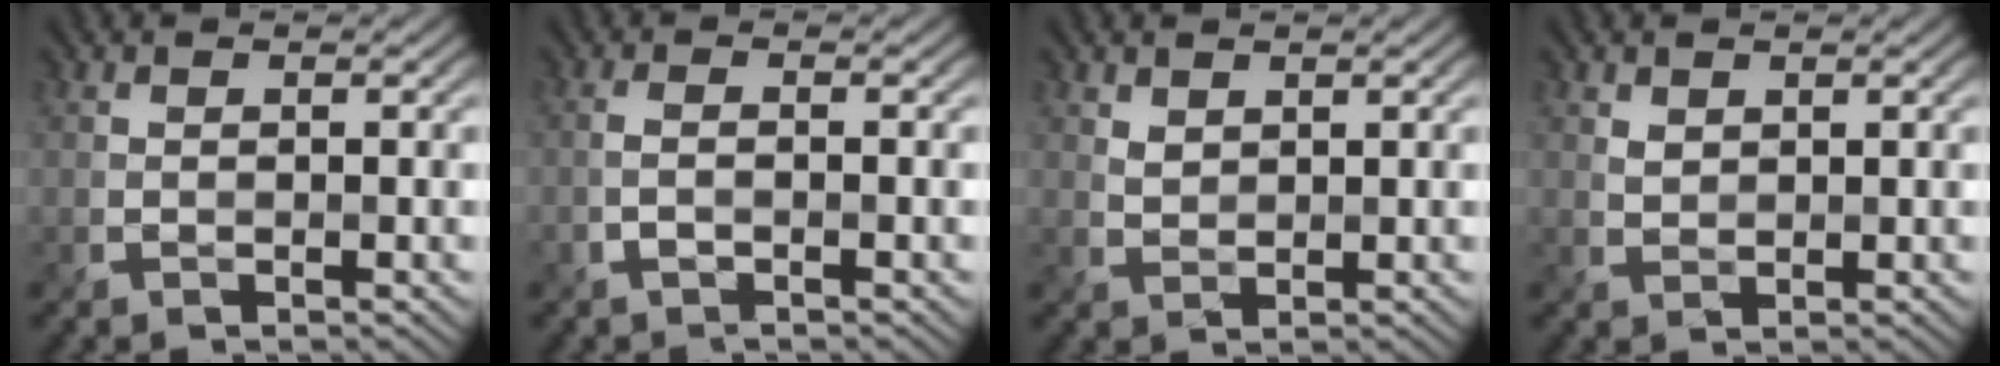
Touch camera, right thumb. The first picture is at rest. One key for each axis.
{"total": 1.3, "fx": -0.8, "fy": 0.2, "fz": 1.0, "tx": -0.023, "ty": 0.001, "tz": -0.021}
{"total": 1.3, "fx": 1.1, "fy": 0.7, "fz": 0.3, "tx": -0.013, "ty": -0.003, "tz": 0.028}
{"total": 1.0, "fx": 0.8, "fy": 0.7, "fz": 0.2, "tx": -0.010, "ty": -0.003, "tz": 0.020}